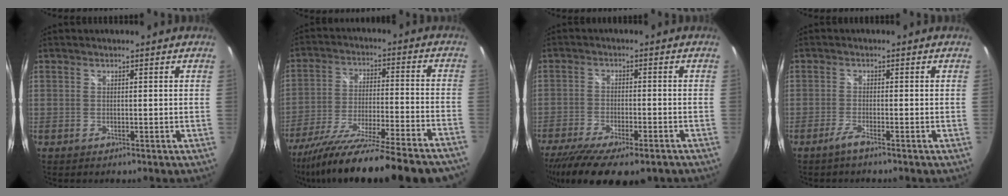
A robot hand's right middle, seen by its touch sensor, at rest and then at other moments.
{"total": 27.6, "force": [-23.8, 1.0, 14.0], "torque": [-0.244, -0.095, -0.356]}
{"total": 15.0, "force": [-11.2, 3.8, 9.3], "torque": [-0.189, -0.062, -0.174]}
{"total": 1.5, "force": [-0.8, -0.7, 1.1], "torque": [-0.026, -0.001, -0.023]}